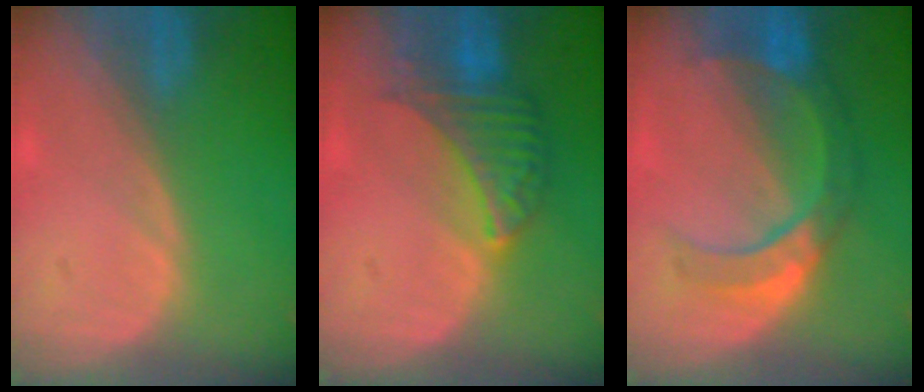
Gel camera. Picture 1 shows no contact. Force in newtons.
{"total": 6.5, "press": 6.5, "slide": 0.5}
{"total": 7.0, "press": 6.9, "slide": 1.2}